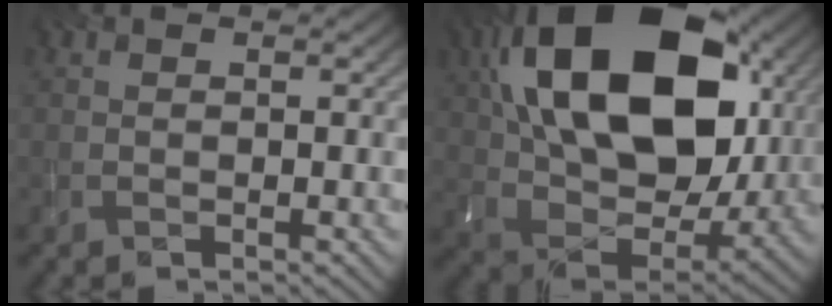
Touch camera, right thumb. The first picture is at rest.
{"total": 21.0, "force": [6.9, 12.8, 15.1], "torque": [-0.317, 0.022, 0.131]}